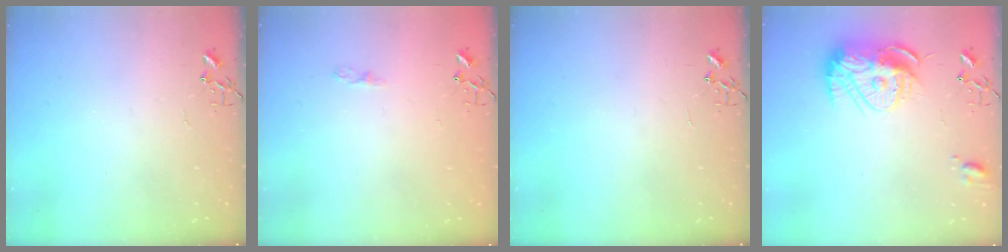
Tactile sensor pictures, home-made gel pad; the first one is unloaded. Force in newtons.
{"total": 4.0, "press": 4.0, "slide": 0.6}
{"total": 0.0}
{"total": 14.3, "press": 14.2, "slide": 1.2}